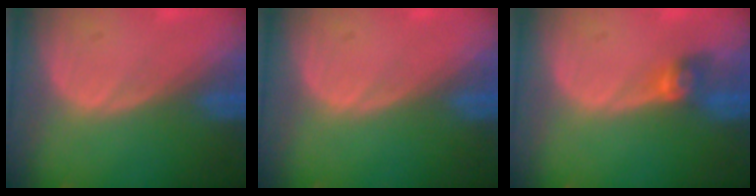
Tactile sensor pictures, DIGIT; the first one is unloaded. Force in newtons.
{"total": 0.0}
{"total": 2.6, "press": 2.5, "slide": 0.6}